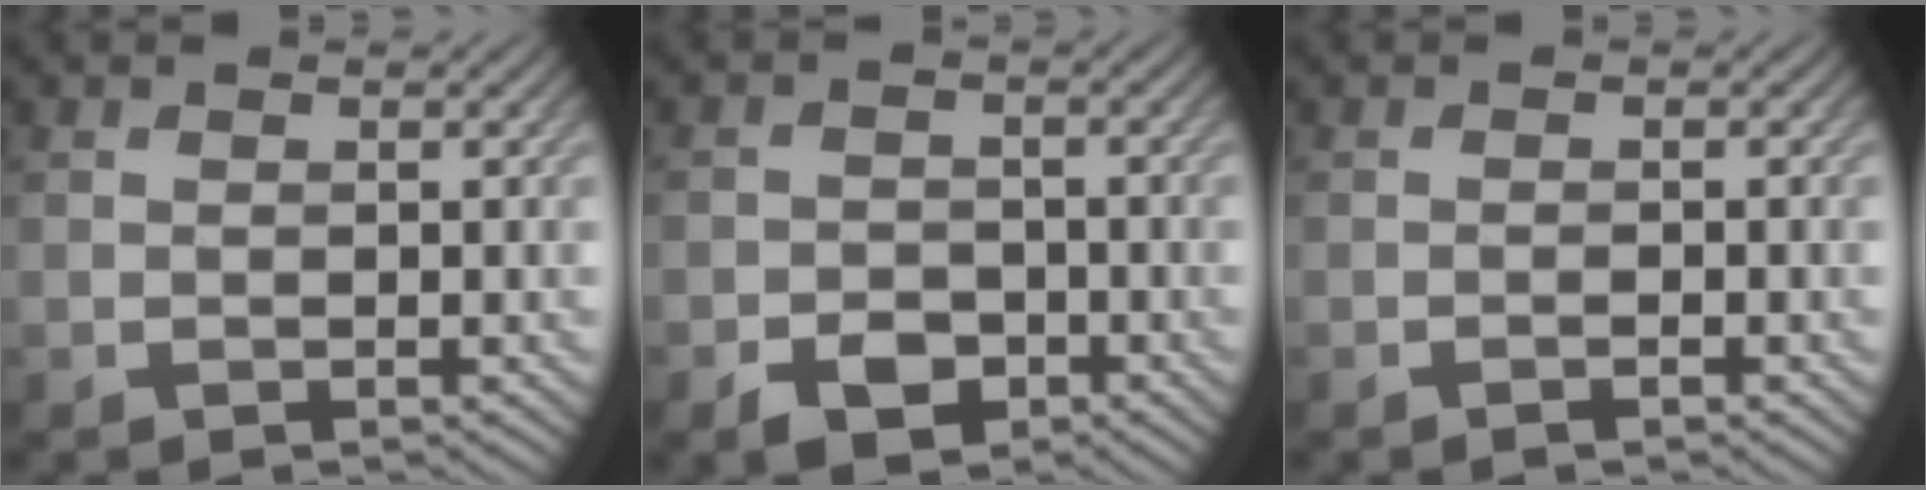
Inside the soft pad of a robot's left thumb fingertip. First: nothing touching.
{"total": 3.7, "force": [-2.0, 2.6, 1.7], "torque": [-0.027, -0.005, -0.043]}
{"total": 0.7, "force": [-0.5, 0.1, 0.5], "torque": [-0.007, 0.001, -0.009]}